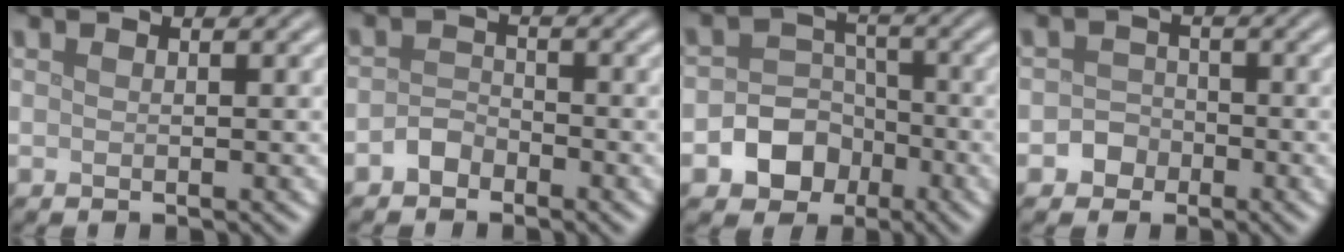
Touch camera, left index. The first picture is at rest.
{"total": 1.7, "force": [-1.2, 1.1, 0.5], "torque": [-0.007, 0.009, -0.026]}
{"total": 5.4, "force": [-2.3, 4.5, 1.9], "torque": [-0.003, 0.004, -0.063]}
{"total": 2.0, "force": [-0.9, 1.7, 0.4], "torque": [0.009, 0.006, -0.023]}